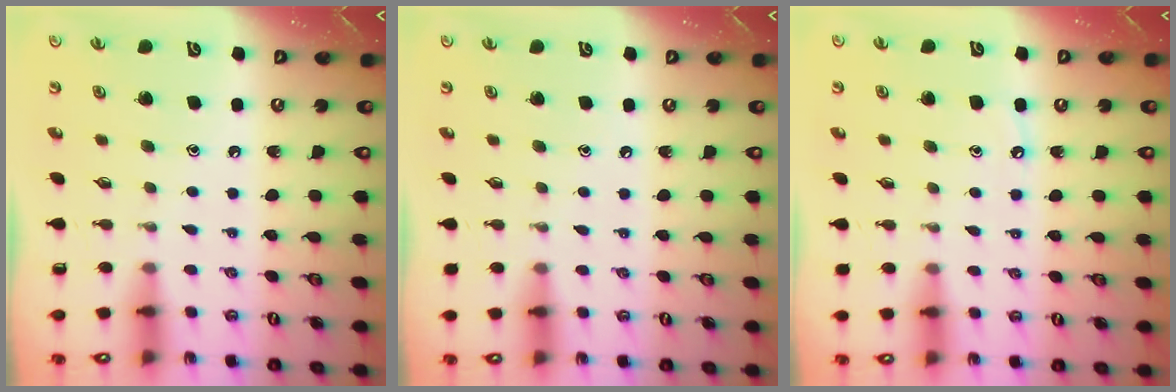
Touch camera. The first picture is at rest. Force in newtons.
{"total": 0.0}
{"total": 4.2, "press": 4.2, "slide": 0.6}